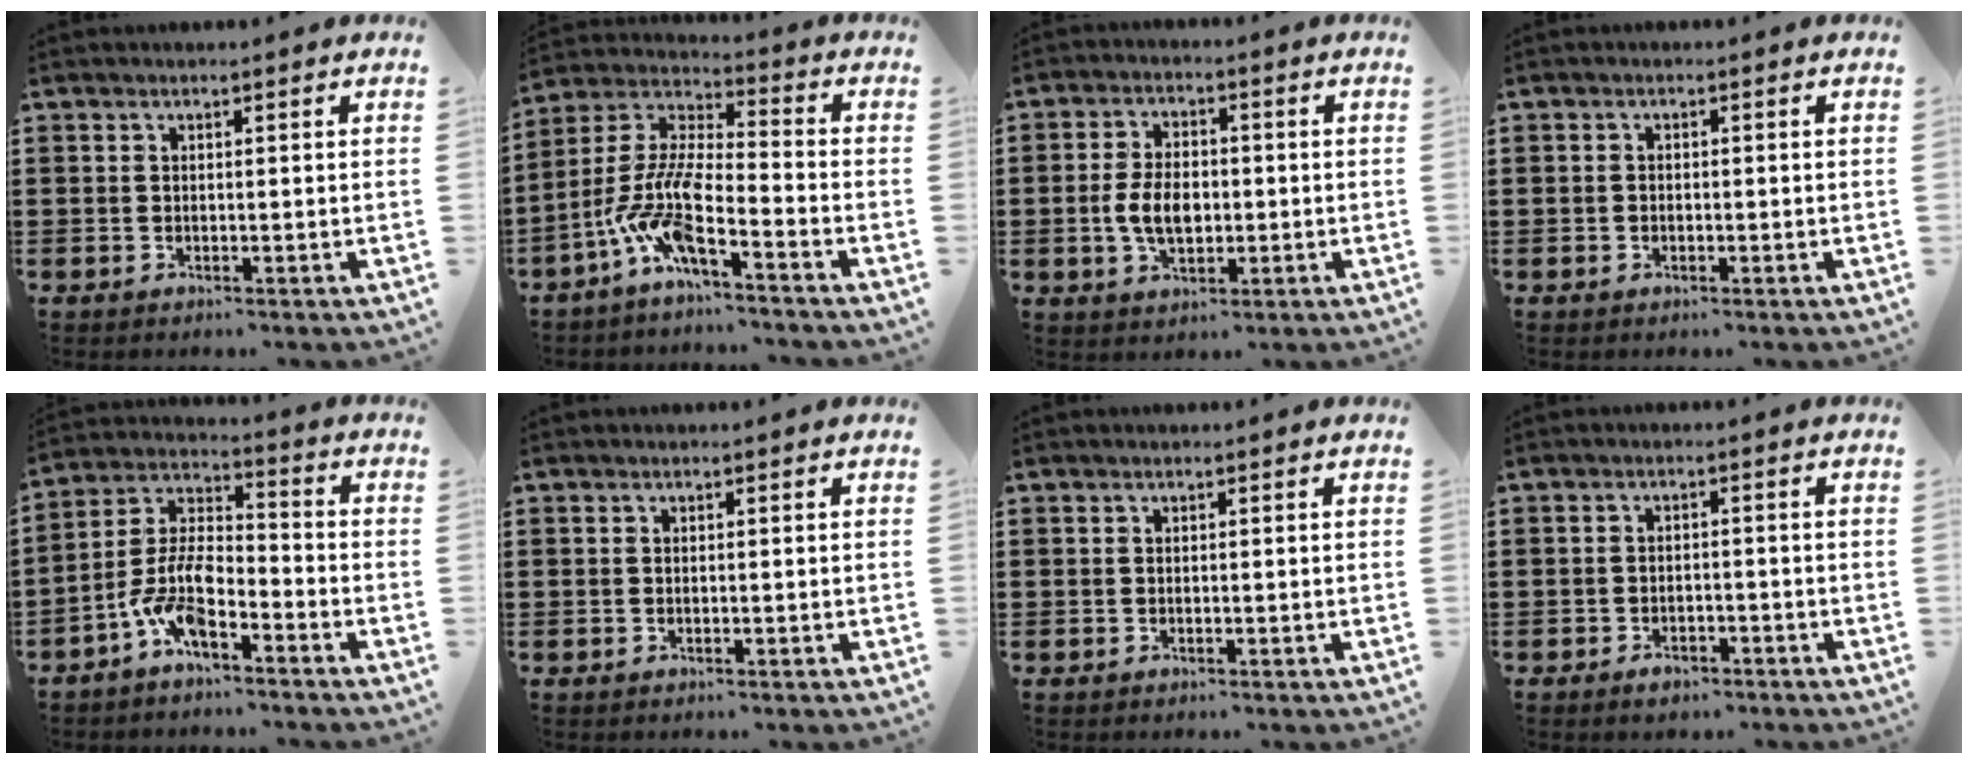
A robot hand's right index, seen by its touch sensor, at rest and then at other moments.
{"total": 9.9, "force": [-6.4, 1.4, 7.4], "torque": [-0.188, -0.029, -0.136]}
{"total": 6.2, "force": [-0.8, 3.7, 4.9], "torque": [-0.104, -0.003, -0.020]}
{"total": 0.6, "force": [-0.4, 0.4, 0.2], "torque": [-0.004, 0.001, -0.008]}
{"total": 8.1, "force": [-5.4, 2.9, 5.4], "torque": [-0.141, -0.013, -0.112]}
{"total": 0.0}
{"total": 0.0}
{"total": 2.0, "force": [-1.8, 0.8, 0.3], "torque": [-0.010, 0.002, -0.038]}